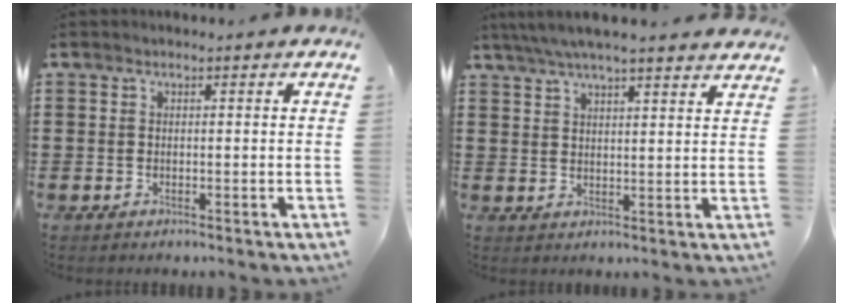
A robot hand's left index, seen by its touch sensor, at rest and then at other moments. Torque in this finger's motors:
{"motor_torque": [1.53, -0.61, 0.47, 0.21]}